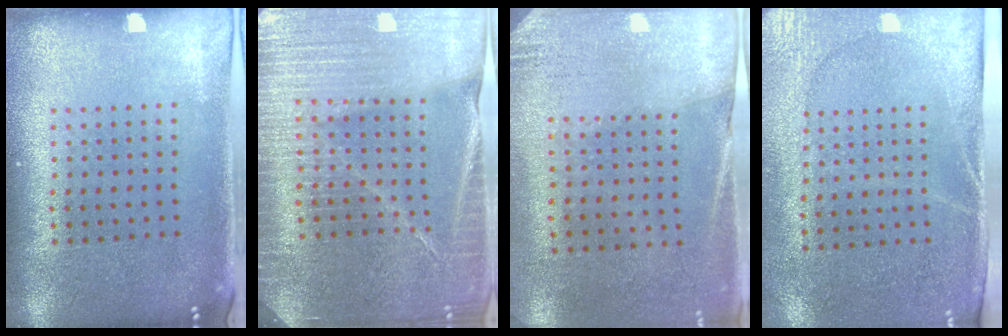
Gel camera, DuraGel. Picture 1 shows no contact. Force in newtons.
{"total": 4.3, "press": 4.1, "slide": 1.5}
{"total": 2.6, "press": 2.3, "slide": 1.4}
{"total": 2.7, "press": 2.3, "slide": 1.5}